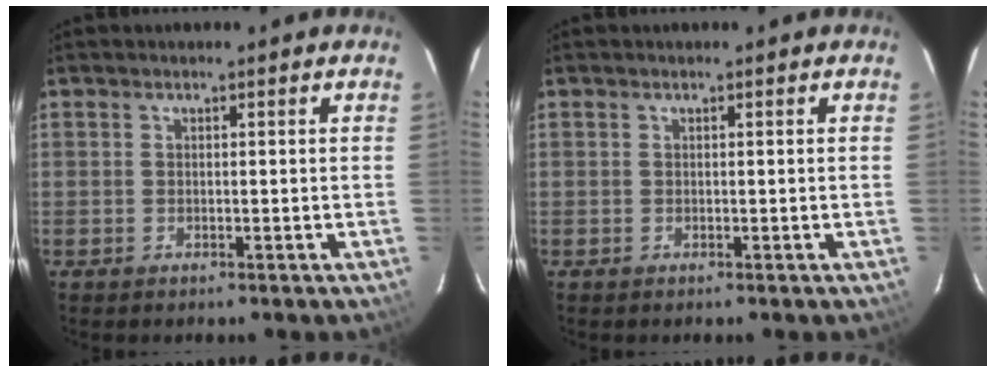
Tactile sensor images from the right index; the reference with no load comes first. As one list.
[{"total": 0.0}]